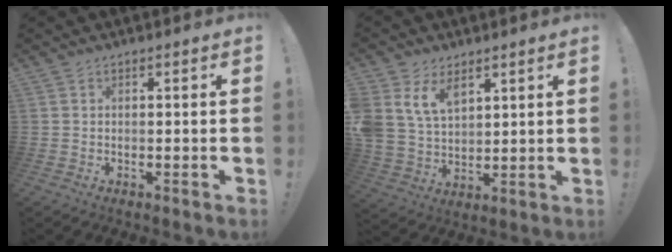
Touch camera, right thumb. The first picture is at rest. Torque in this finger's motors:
{"motor_torque": [0.36, 0.42, 1.00, 0.32, 0.12]}